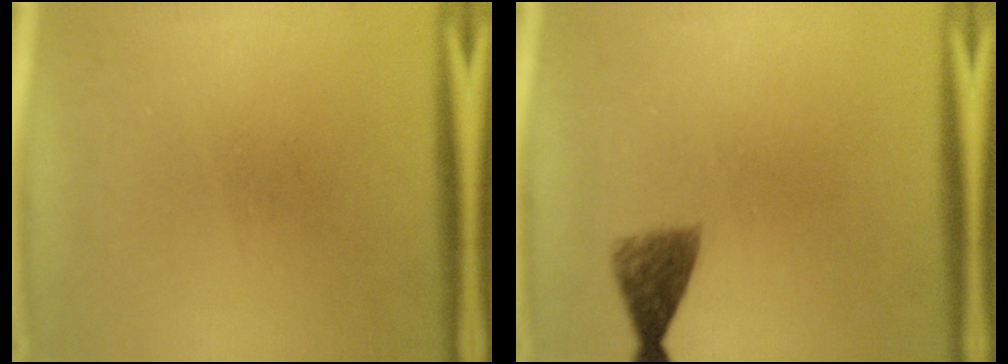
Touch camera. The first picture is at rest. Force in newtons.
{"total": 3.4}